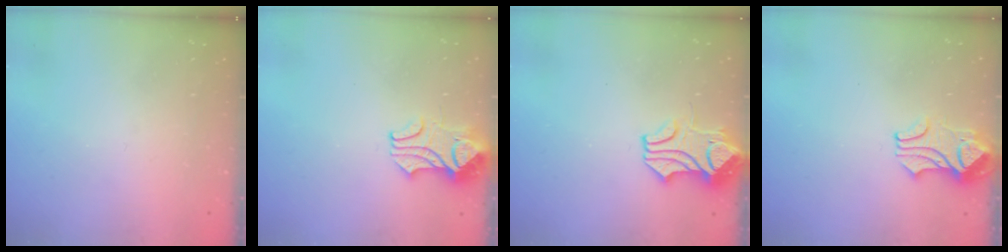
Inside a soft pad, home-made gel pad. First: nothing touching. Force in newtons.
{"total": 2.2, "press": 2.1, "slide": 0.7}
{"total": 1.5, "press": 1.4, "slide": 0.5}
{"total": 2.1, "press": 2.0, "slide": 0.6}